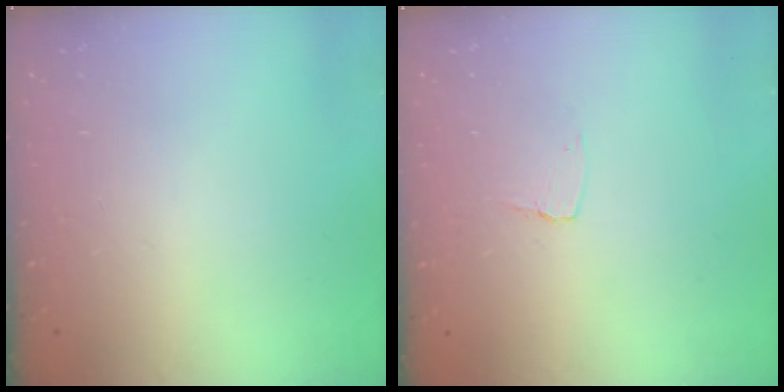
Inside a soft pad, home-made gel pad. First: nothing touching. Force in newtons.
{"total": 2.9, "press": 2.9, "slide": 0.3}